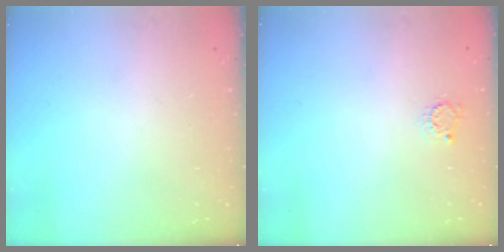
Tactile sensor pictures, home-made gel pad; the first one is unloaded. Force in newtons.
{"total": 2.8, "press": 2.8, "slide": 0.4}